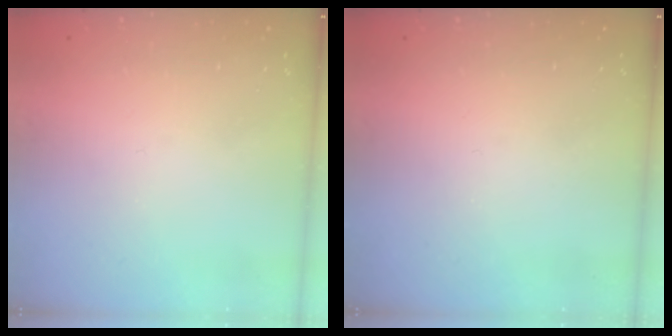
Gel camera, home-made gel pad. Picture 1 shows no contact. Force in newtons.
{"total": 0.0}